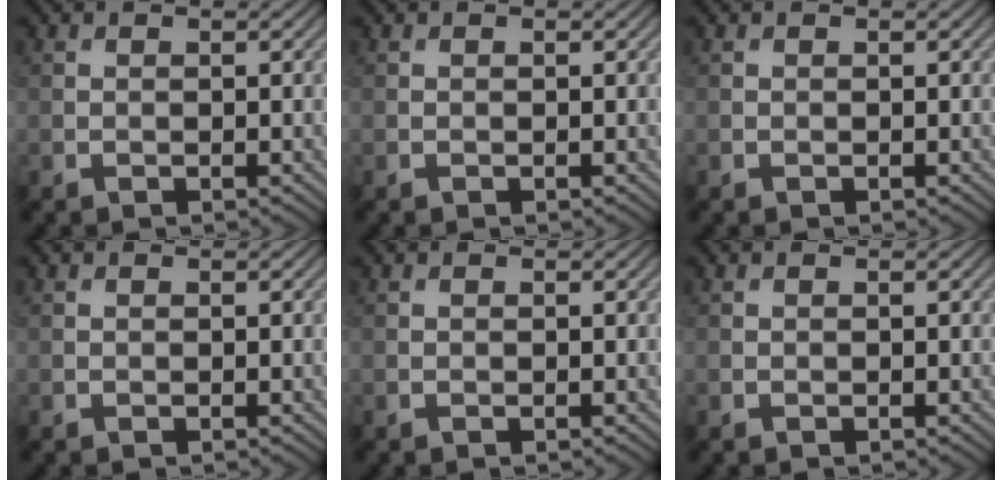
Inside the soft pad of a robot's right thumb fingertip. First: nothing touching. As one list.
[{"total": 0.0}, {"total": 0.0}, {"total": 0.0}, {"total": 0.0}, {"total": 0.0}]